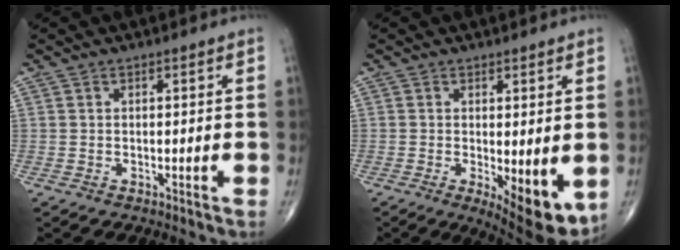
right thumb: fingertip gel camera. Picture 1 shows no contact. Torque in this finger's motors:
{"motor_torque": [-0.39, 0.89, 0.09, -0.17, 0.05]}